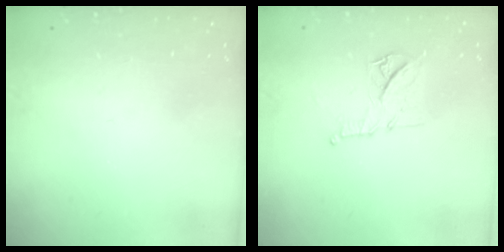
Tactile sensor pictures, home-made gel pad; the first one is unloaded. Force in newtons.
{"total": 11.4, "press": 11.4, "slide": 0.6}